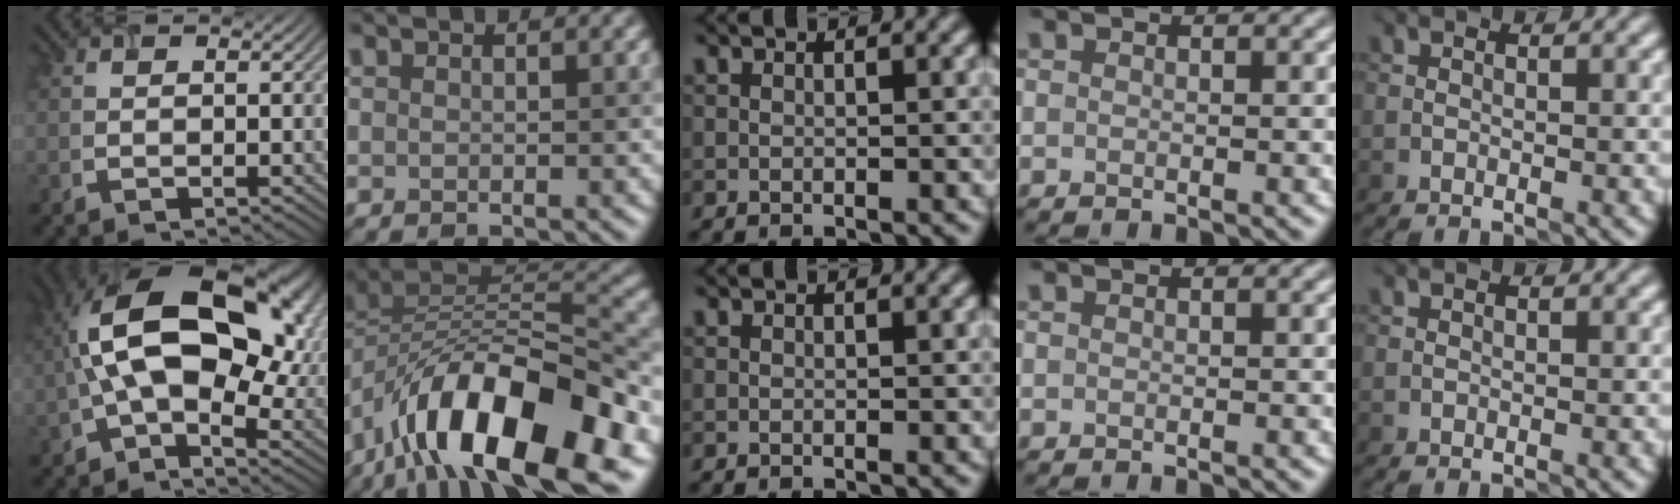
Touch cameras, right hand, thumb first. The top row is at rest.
{"thumb": {"total": 16.9, "force": [2.1, 9.6, 13.7], "torque": [-0.236, 0.005, 0.035]}, "index": {"total": 14.6, "force": [-7.5, 6.6, 10.6], "torque": [-0.169, 0.013, -0.135]}}